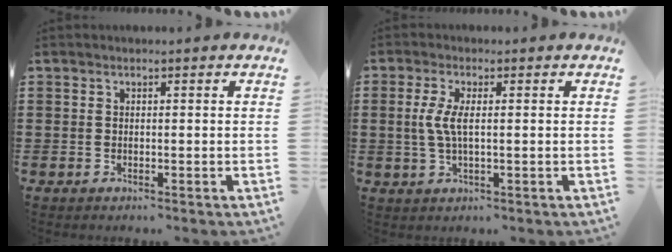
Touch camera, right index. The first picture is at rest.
{"total": 4.1, "force": [0.3, 1.2, 3.9], "torque": [-0.097, -0.006, -0.003]}